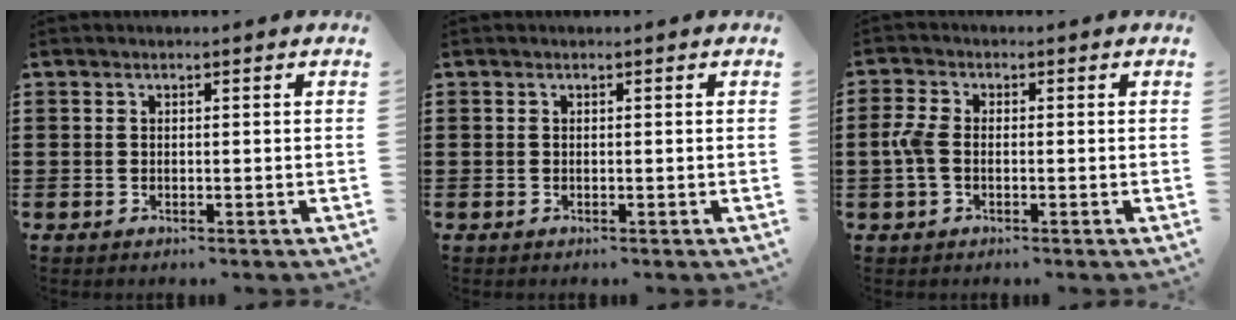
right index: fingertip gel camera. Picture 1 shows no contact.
{"total": 0.0}
{"total": 3.4, "force": [-0.7, 2.0, 2.7], "torque": [-0.081, -0.006, -0.021]}